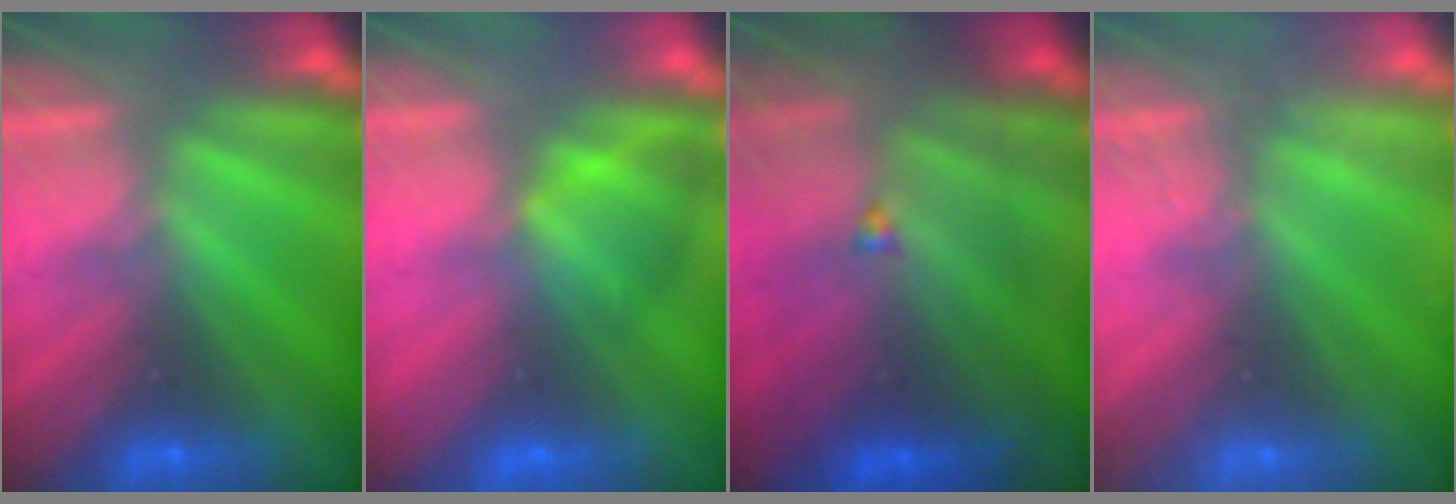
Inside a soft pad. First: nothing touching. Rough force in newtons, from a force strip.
{"total": 2.9}
{"total": 7.6}
{"total": 2.7}